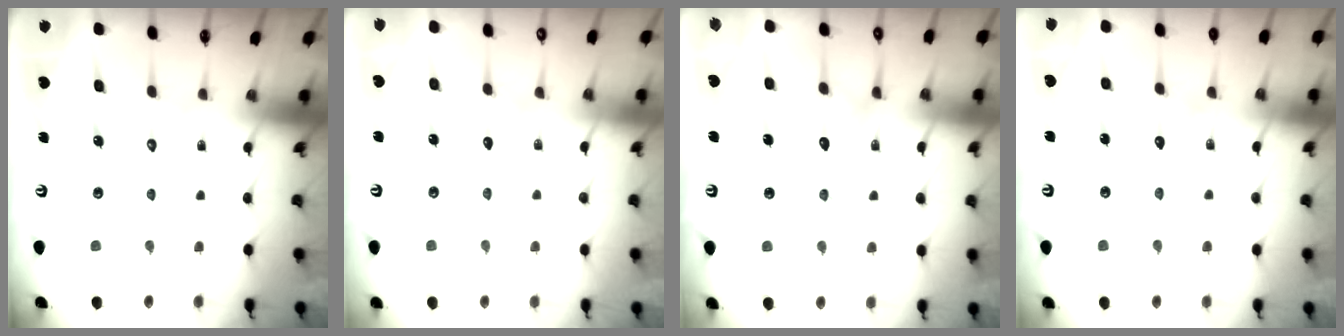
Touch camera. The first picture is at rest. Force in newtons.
{"total": 2.3, "press": 2.3, "slide": 0.3}
{"total": 12.3, "press": 12.2, "slide": 1.3}
{"total": 4.3, "press": 4.3, "slide": 0.4}